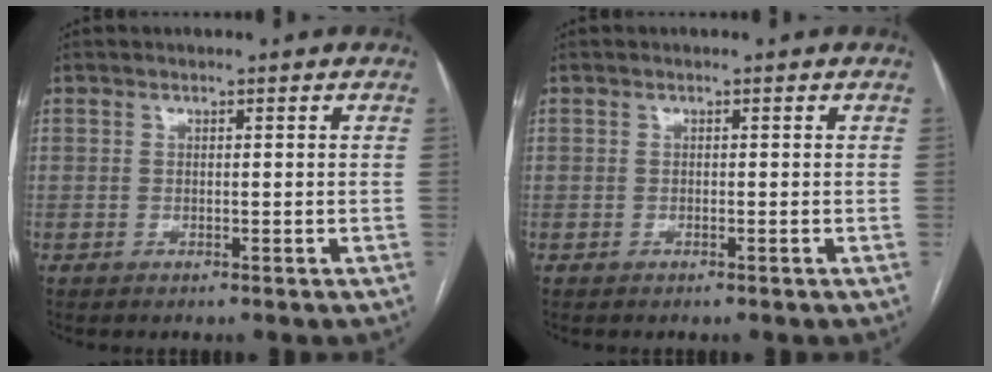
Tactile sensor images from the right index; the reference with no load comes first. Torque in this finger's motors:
{"motor_torque": [-0.07, 0.07, 0.04, -0.01]}